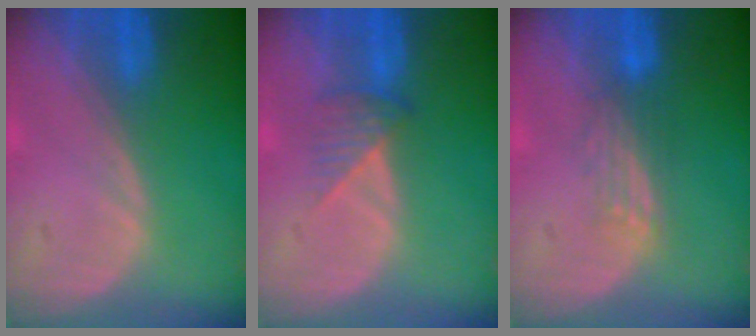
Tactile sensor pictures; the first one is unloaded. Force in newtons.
{"total": 3.3, "press": 2.9, "slide": 1.5}
{"total": 2.9, "press": 2.7, "slide": 1.1}